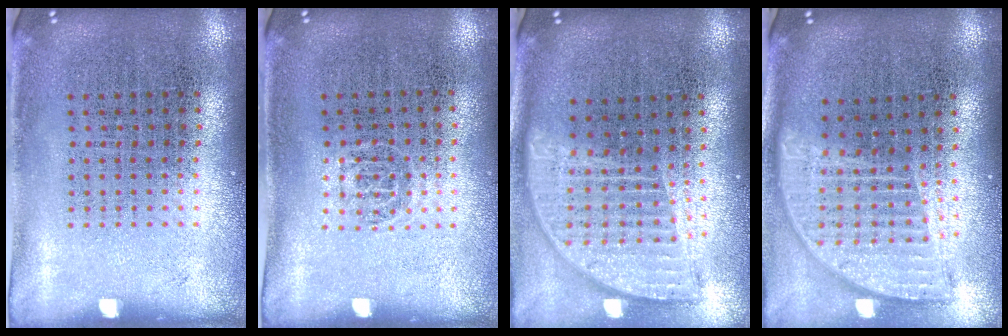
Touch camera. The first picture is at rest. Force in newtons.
{"total": 0.6, "press": 0.4, "slide": 0.4}
{"total": 1.9, "press": 1.5, "slide": 1.2}
{"total": 1.9, "press": 1.5, "slide": 1.2}